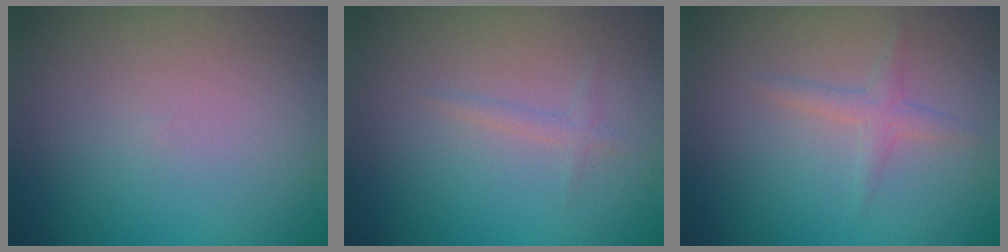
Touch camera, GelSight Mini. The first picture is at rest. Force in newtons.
{"total": 0.8, "press": 0.8, "slide": 0.0}
{"total": 1.3, "press": 1.3, "slide": 0.0}